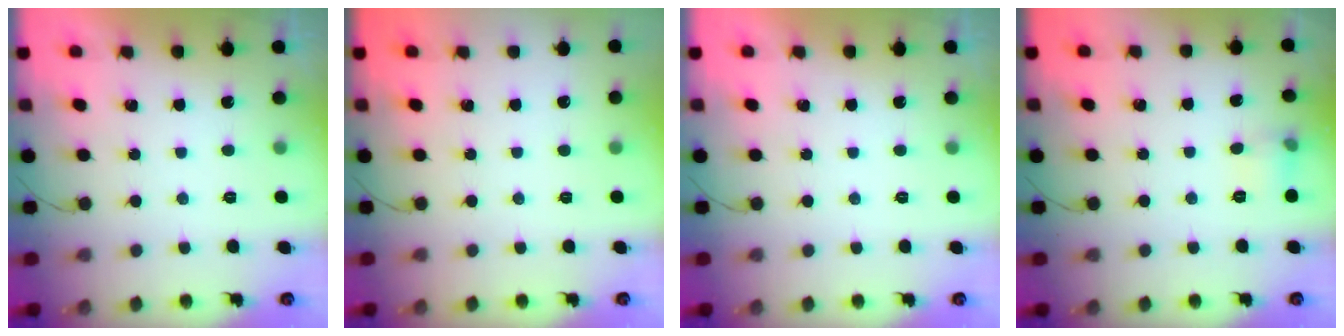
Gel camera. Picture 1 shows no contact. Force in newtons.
{"total": 0.0}
{"total": 0.0}
{"total": 5.7, "press": 5.5, "slide": 1.6}